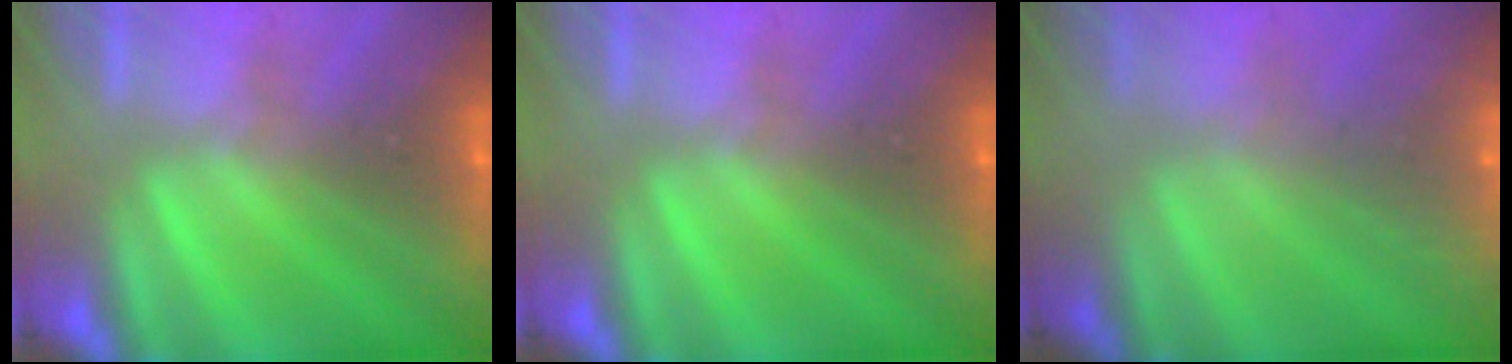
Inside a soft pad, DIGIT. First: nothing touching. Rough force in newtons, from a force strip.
{"total": 0.0}
{"total": 7.6}